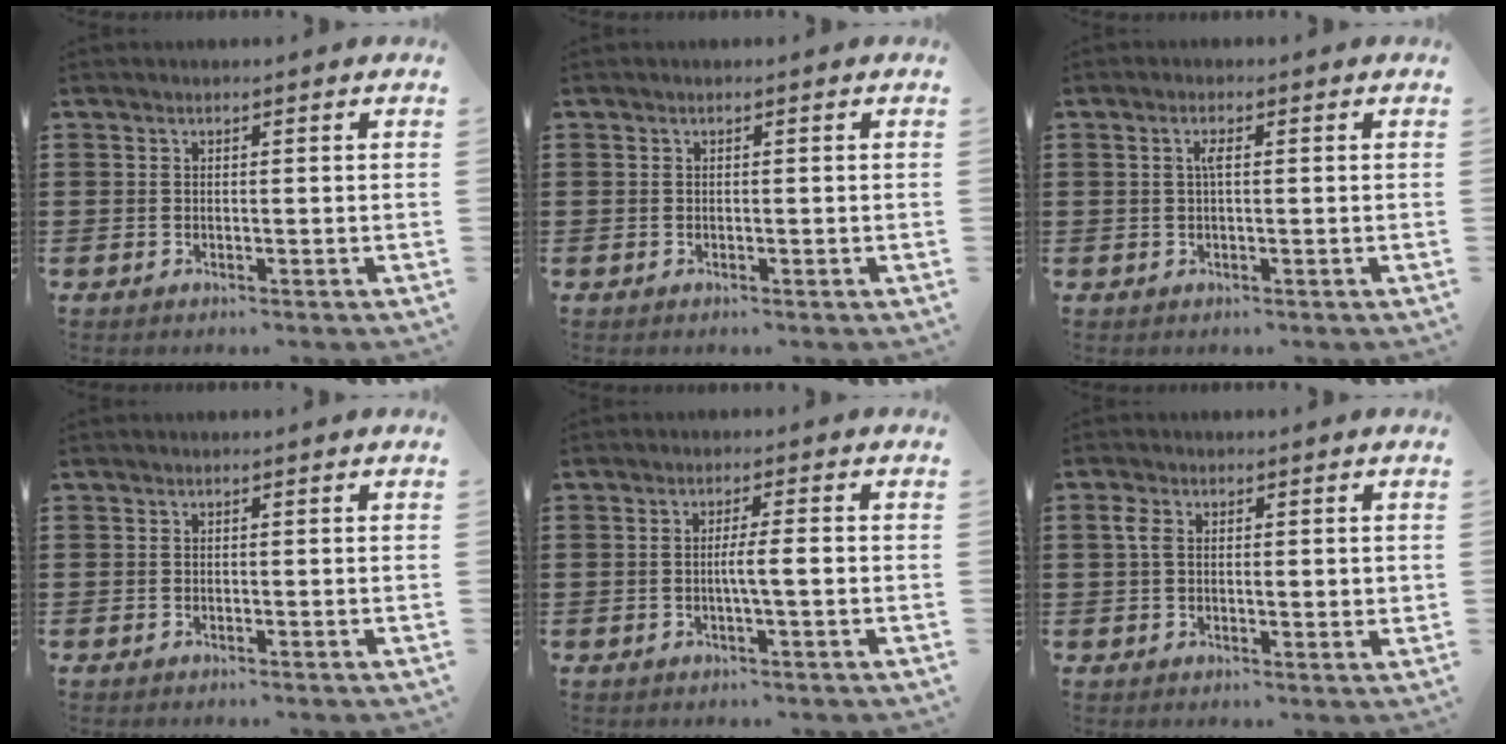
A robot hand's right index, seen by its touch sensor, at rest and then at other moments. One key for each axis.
{"total": 0.0}
{"total": 1.9, "fx": 0.2, "fy": 0.4, "fz": 1.8, "tx": -0.035, "ty": 0.003, "tz": 0.002}
{"total": 0.0}
{"total": 3.4, "fx": -0.5, "fy": 0.1, "fz": 3.3, "tx": -0.058, "ty": -0.004, "tz": -0.011}
{"total": 3.2, "fx": 0.5, "fy": 1.5, "fz": 2.8, "tx": -0.057, "ty": 0.008, "tz": 0.007}